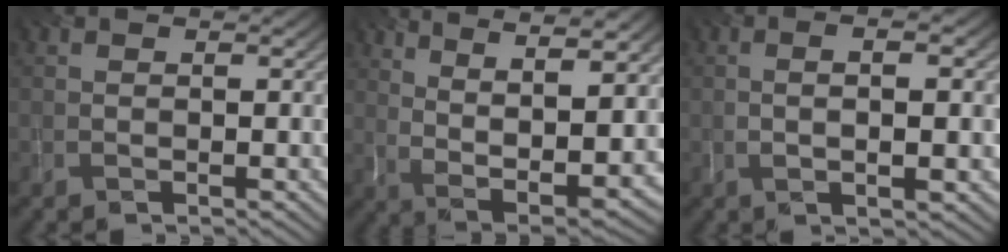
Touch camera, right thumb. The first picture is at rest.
{"total": 12.8, "force": [6.2, 4.0, 10.4], "torque": [-0.202, 0.012, 0.107]}
{"total": 4.5, "force": [-0.3, 0.5, 4.5], "torque": [-0.077, 0.005, -0.004]}